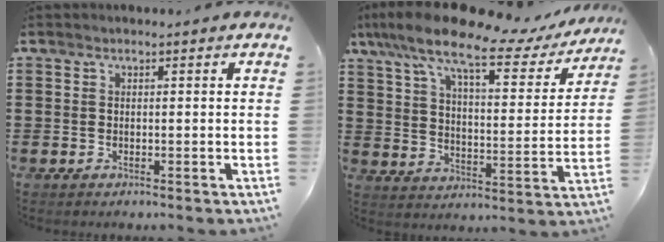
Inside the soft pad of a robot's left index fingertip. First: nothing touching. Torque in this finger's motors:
{"motor_torque": [2.14, 0.00, 0.54, 0.21]}